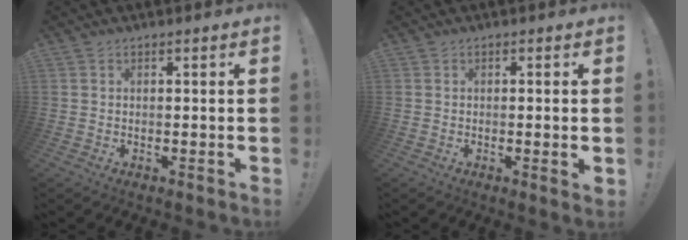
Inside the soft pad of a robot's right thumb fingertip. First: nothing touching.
{"total": 2.2, "force": [0.2, -0.1, 2.2], "torque": [-0.029, -0.006, 0.002]}